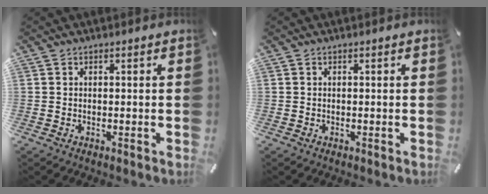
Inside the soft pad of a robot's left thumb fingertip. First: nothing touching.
{"total": 0.0}